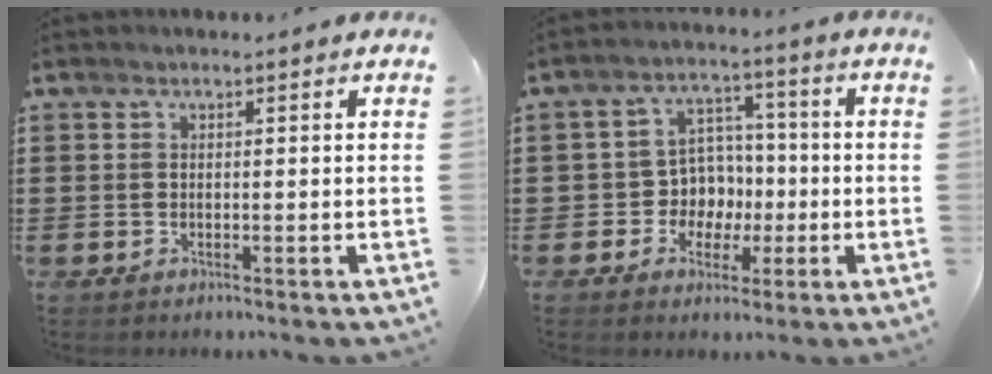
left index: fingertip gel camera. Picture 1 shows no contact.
{"total": 6.7, "force": [-0.7, 6.3, 2.1], "torque": [-0.062, 0.014, -0.009]}